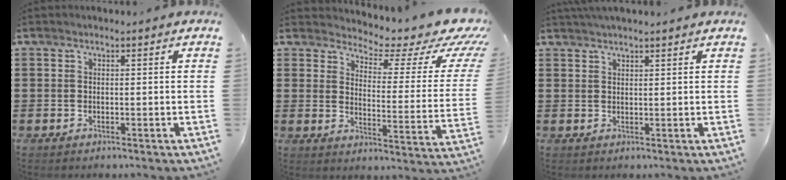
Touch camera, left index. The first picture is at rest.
{"total": 5.7, "force": [4.7, 1.6, 2.9], "torque": [-0.056, -0.042, 0.076]}
{"total": 1.6, "force": [1.5, 0.0, 0.4], "torque": [-0.010, 0.001, 0.029]}